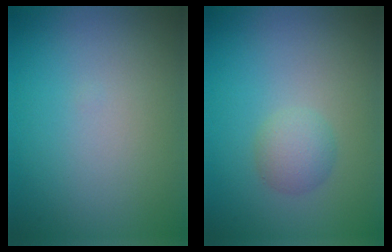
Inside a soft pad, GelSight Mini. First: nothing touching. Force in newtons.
{"total": 2.0, "press": 2.0, "slide": 0.0}